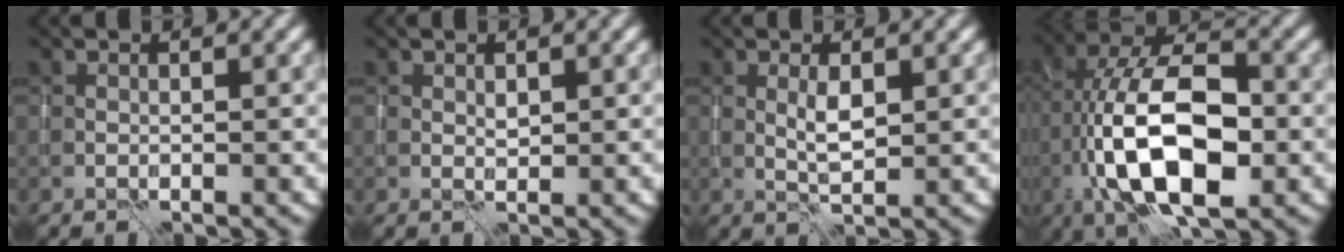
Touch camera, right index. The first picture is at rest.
{"total": 0.6, "force": [0.4, 0.3, 0.4], "torque": [-0.008, -0.003, 0.009]}
{"total": 1.7, "force": [0.3, 0.4, 1.6], "torque": [-0.036, 0.000, 0.007]}
{"total": 12.9, "force": [-3.0, 5.7, 11.2], "torque": [-0.195, 0.016, -0.059]}